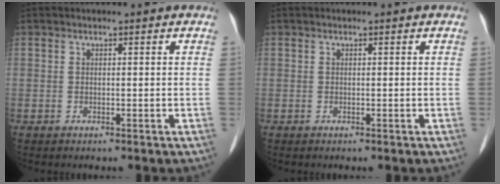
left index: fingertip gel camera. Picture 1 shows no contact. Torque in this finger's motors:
{"motor_torque": [0.00, 0.00, 0.00, 0.00]}